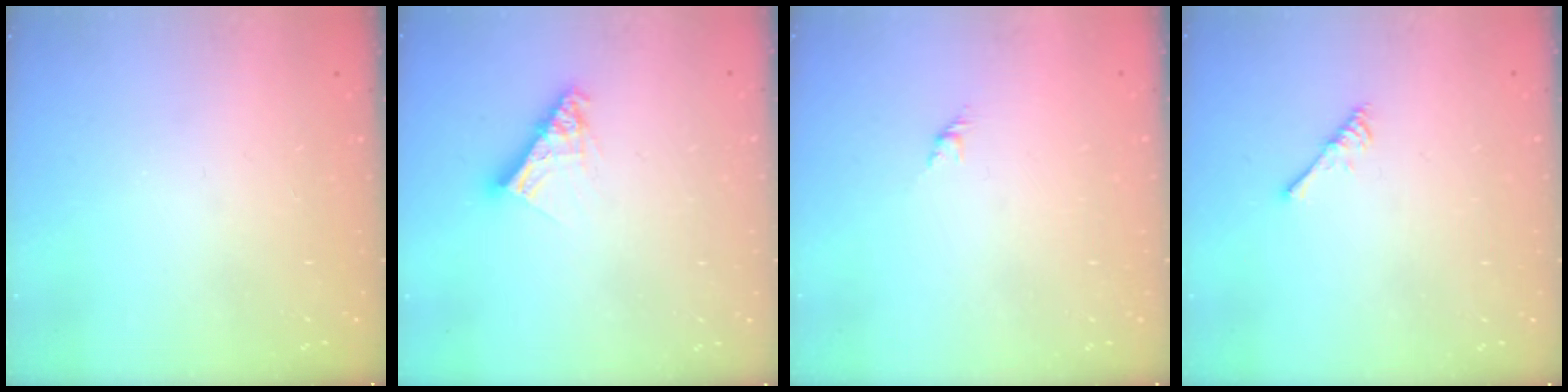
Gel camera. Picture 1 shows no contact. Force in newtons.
{"total": 9.5, "press": 9.5, "slide": 0.7}
{"total": 1.6, "press": 1.5, "slide": 0.7}
{"total": 2.9, "press": 2.9, "slide": 0.5}